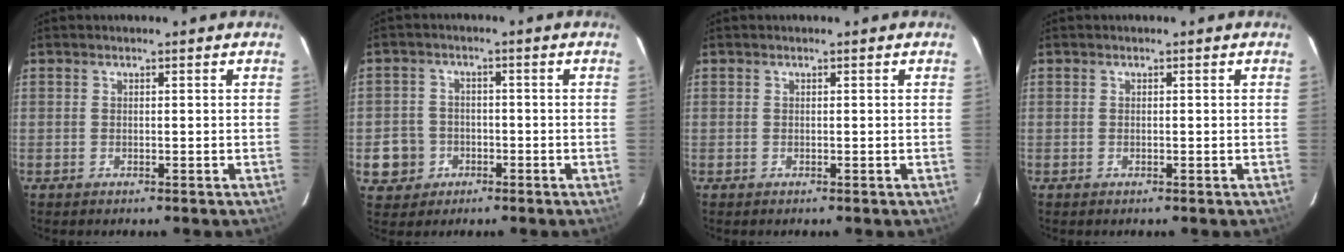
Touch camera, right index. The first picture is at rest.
{"total": 6.1, "force": [-2.0, 5.7, 0.8], "torque": [-0.030, 0.021, -0.026]}
{"total": 0.0}
{"total": 0.0}